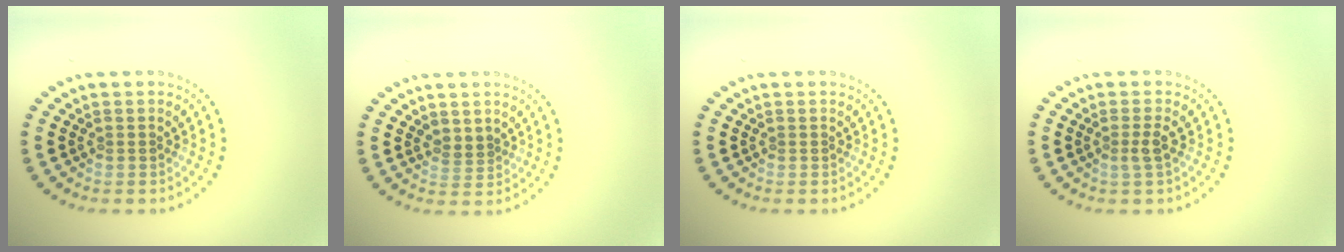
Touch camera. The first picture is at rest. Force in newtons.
{"total": 1.2, "press": 0.9, "slide": 0.7}
{"total": 0.0}
{"total": 1.5, "press": 1.1, "slide": 1.0}